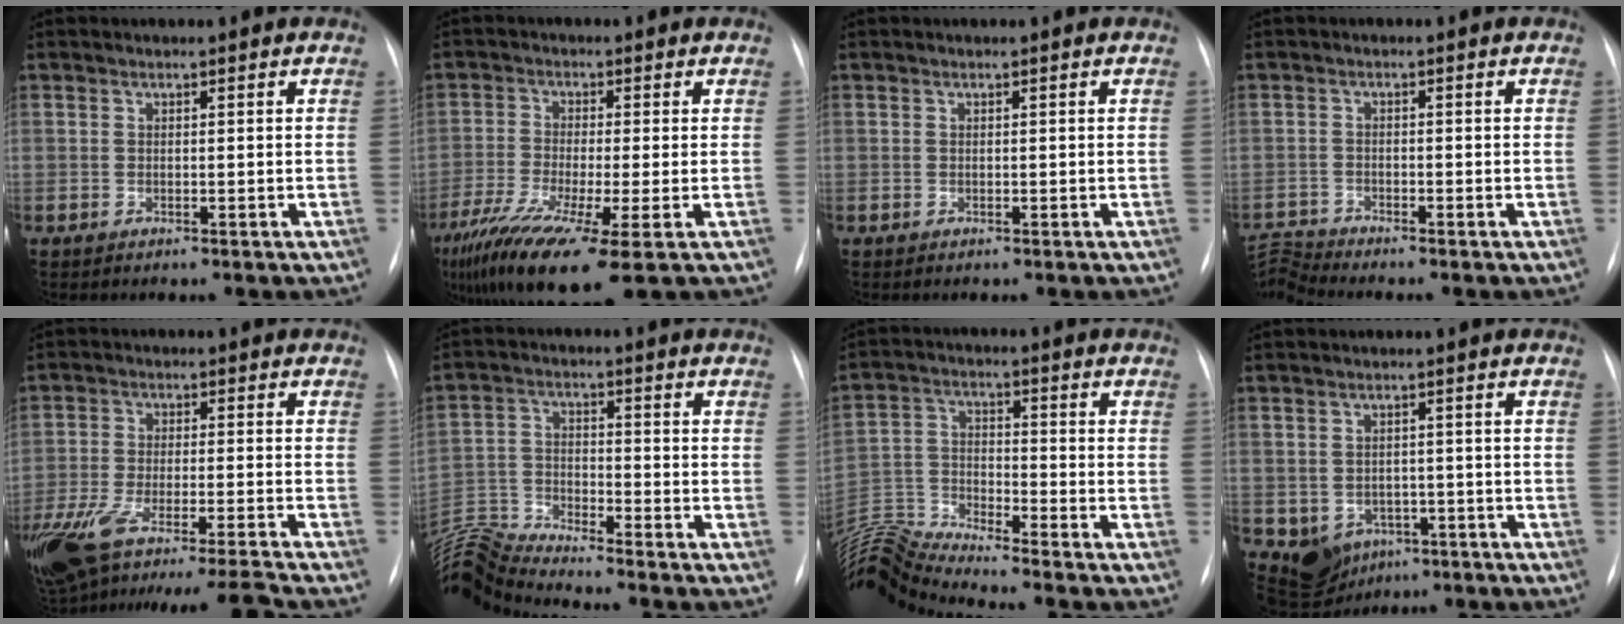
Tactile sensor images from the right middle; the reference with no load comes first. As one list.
[{"total": 13.7, "force": [-8.1, 1.2, 11.0], "torque": [-0.206, -0.039, -0.139]}, {"total": 0.0}, {"total": 4.2, "force": [-3.5, -2.1, -0.9], "torque": [0.003, -0.012, -0.069]}, {"total": 17.6, "force": [-14.5, 0.3, 9.9], "torque": [-0.184, -0.034, -0.239]}, {"total": 10.4, "force": [-10.0, -2.3, 1.3], "torque": [-0.041, 0.004, -0.200]}, {"total": 11.1, "force": [-10.6, -2.7, 1.7], "torque": [-0.046, 0.008, -0.209]}, {"total": 7.2, "force": [-3.4, 6.0, 2.2], "torque": [-0.042, 0.013, -0.036]}]